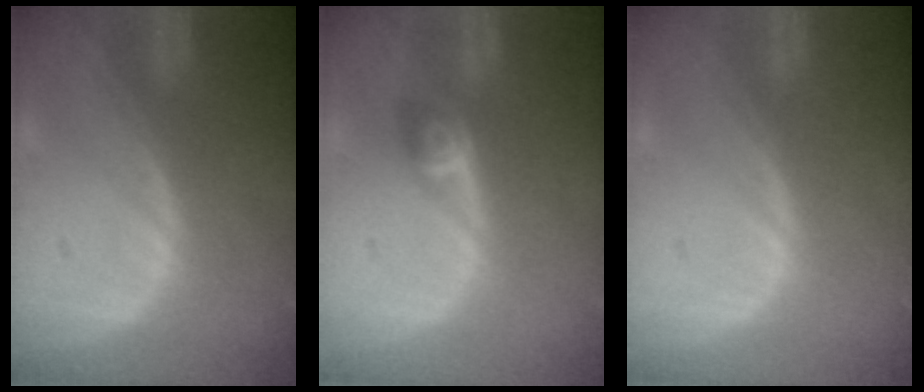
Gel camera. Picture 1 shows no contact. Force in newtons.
{"total": 2.8, "press": 2.5, "slide": 1.3}
{"total": 0.5, "press": 0.0, "slide": 0.5}